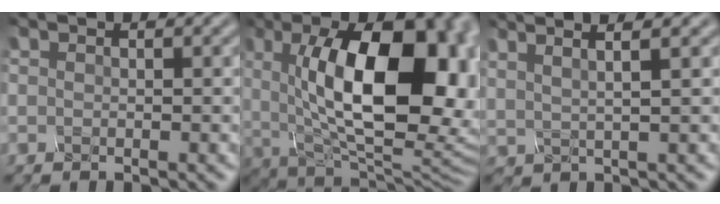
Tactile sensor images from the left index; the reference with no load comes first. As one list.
[{"total": 17.1, "force": [2.7, 8.3, 14.7], "torque": [-0.188, 0.002, 0.037]}, {"total": 4.4, "force": [2.9, 1.2, 3.0], "torque": [-0.030, 0.027, 0.016]}]